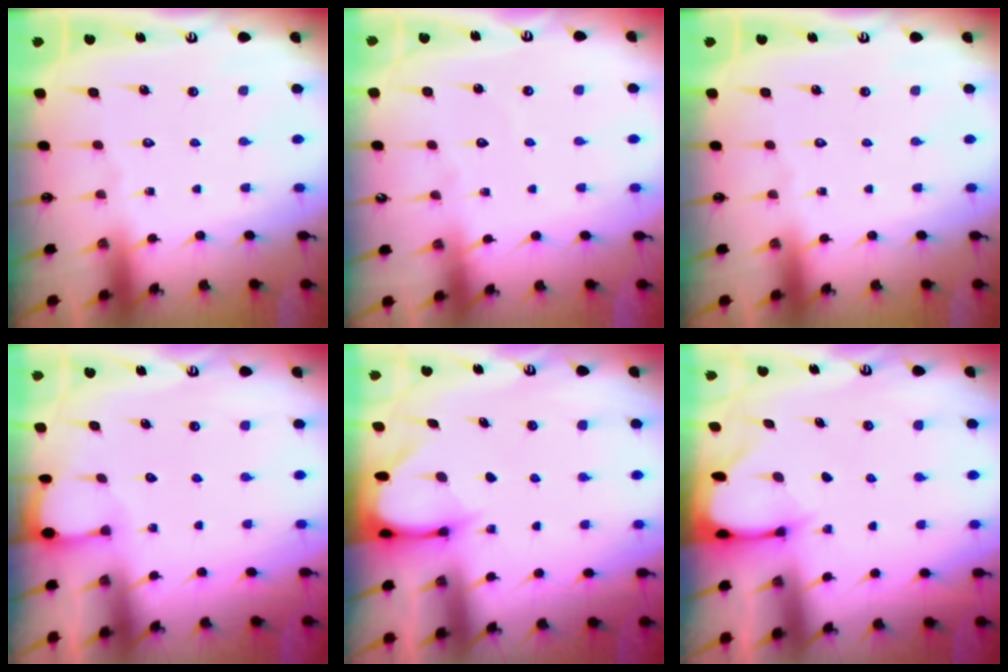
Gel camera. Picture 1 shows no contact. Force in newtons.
{"total": 2.9, "press": 2.9, "slide": 0.2}
{"total": 0.0}
{"total": 1.7, "press": 1.7, "slide": 0.2}
{"total": 3.4, "press": 3.4, "slide": 0.3}
{"total": 2.4, "press": 2.4, "slide": 0.3}